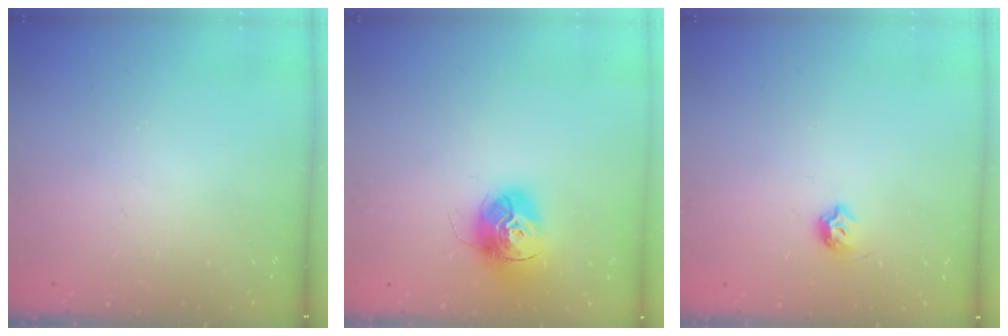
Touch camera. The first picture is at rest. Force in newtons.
{"total": 14.6, "press": 14.5, "slide": 1.4}
{"total": 6.1, "press": 6.0, "slide": 1.1}